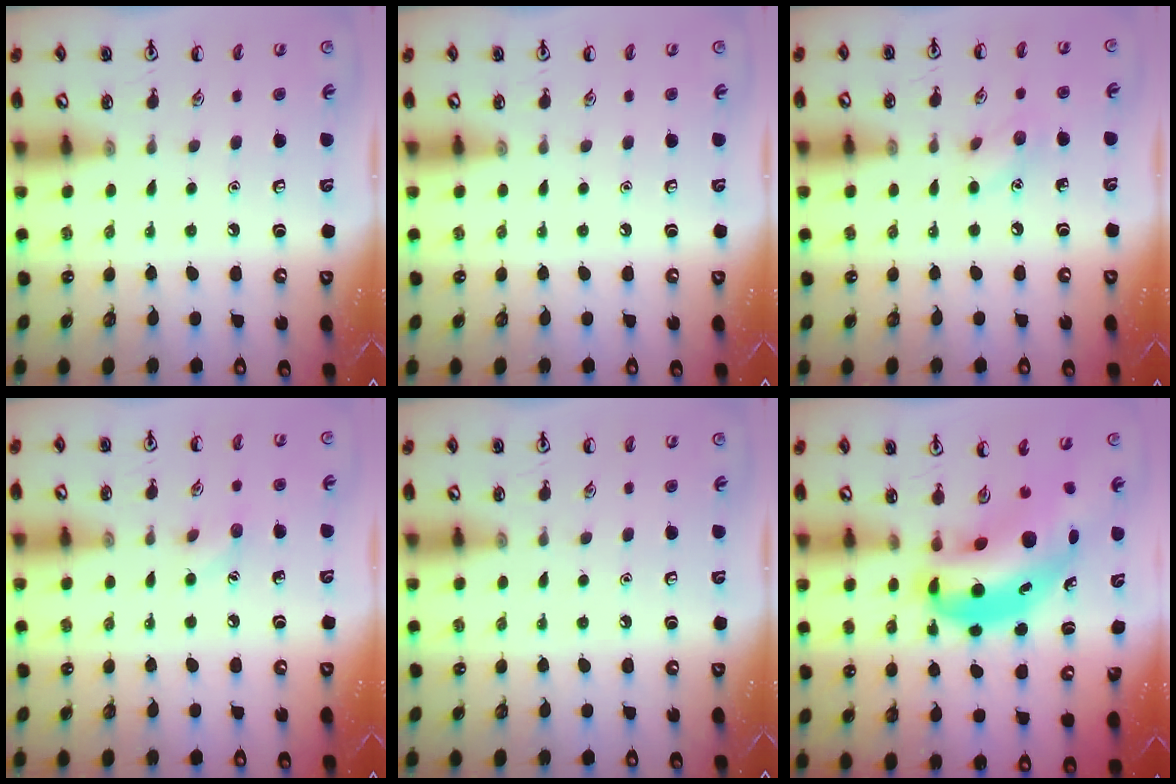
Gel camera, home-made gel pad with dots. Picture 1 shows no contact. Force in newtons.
{"total": 0.0}
{"total": 6.6, "press": 6.3, "slide": 1.8}
{"total": 5.3, "press": 5.1, "slide": 1.6}
{"total": 0.0}
{"total": 10.4, "press": 10.0, "slide": 2.9}